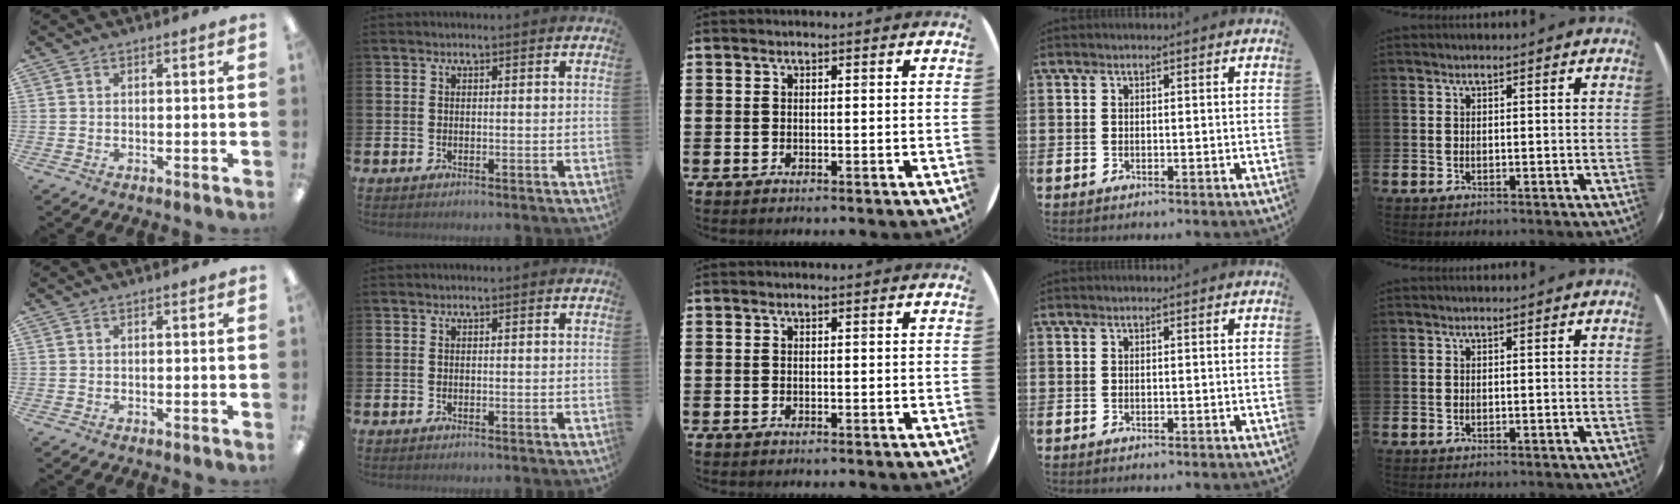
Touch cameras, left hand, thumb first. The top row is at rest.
{}